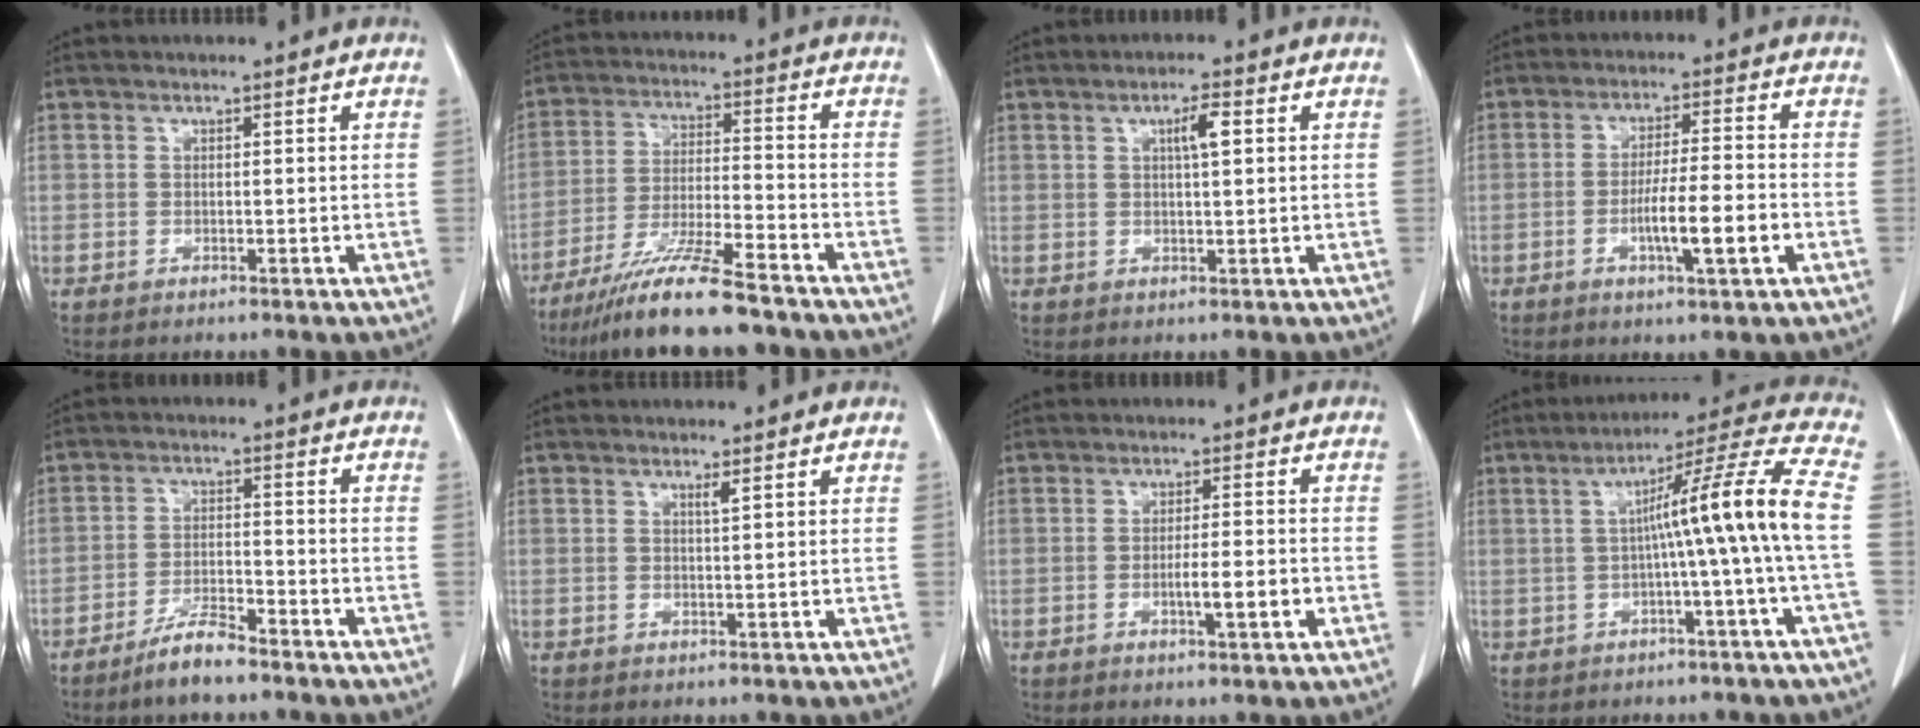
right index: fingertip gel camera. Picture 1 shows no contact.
{"total": 12.5, "force": [-10.1, 0.1, 7.4], "torque": [-0.130, -0.024, -0.174]}
{"total": 3.3, "force": [1.0, 0.4, 3.1], "torque": [-0.053, 0.002, 0.016]}
{"total": 7.8, "force": [-2.5, 0.5, 7.4], "torque": [-0.128, -0.003, -0.041]}
{"total": 5.7, "force": [-4.7, 0.8, 3.1], "torque": [-0.062, -0.007, -0.090]}
{"total": 0.9, "force": [0.6, -0.1, 0.7], "torque": [-0.016, -0.002, 0.013]}
{"total": 4.4, "force": [-1.4, 0.5, 4.1], "torque": [-0.069, -0.001, -0.017]}
{"total": 12.5, "force": [-0.5, -2.3, 12.3], "torque": [-0.178, 0.019, -0.009]}